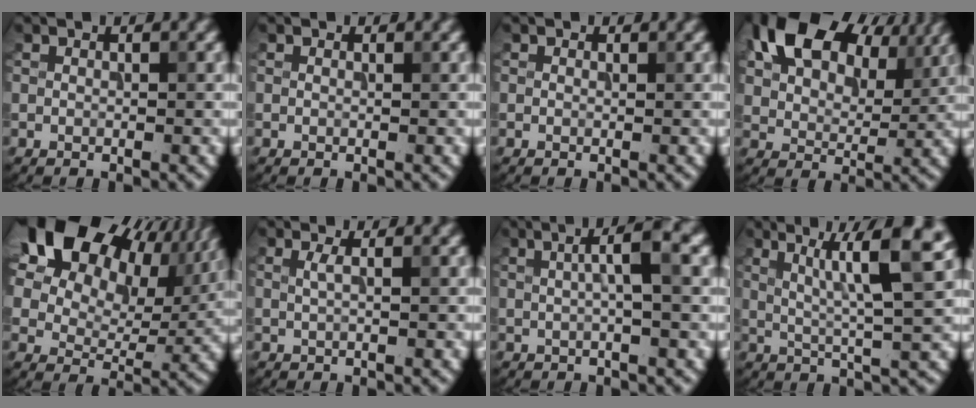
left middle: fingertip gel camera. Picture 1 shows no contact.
{"total": 0.0}
{"total": 0.0}
{"total": 12.5, "force": [6.4, 7.3, 8.0], "torque": [-0.157, 0.023, 0.110]}
{"total": 20.9, "force": [10.8, 14.1, 11.1], "torque": [-0.240, 0.076, 0.187]}
{"total": 1.1, "force": [0.3, 0.3, 1.0], "torque": [-0.017, 0.001, 0.003]}
{"total": 4.1, "force": [0.8, 0.7, 4.0], "torque": [-0.056, 0.012, 0.009]}
{"total": 7.6, "force": [2.9, 1.1, 7.0], "torque": [-0.105, 0.011, 0.051]}